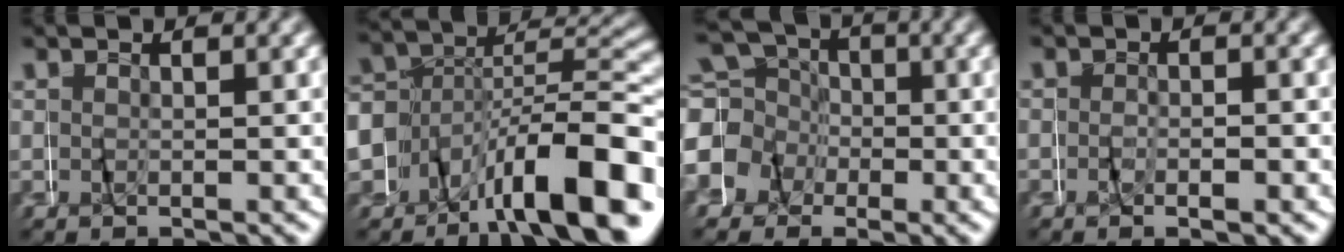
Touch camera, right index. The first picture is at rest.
{"total": 13.4, "force": [-5.2, 8.9, 8.5], "torque": [-0.154, -0.008, -0.089]}
{"total": 11.3, "force": [-0.4, 10.4, 4.6], "torque": [-0.093, -0.008, -0.027]}
{"total": 1.0, "force": [-0.9, 0.3, 0.3], "torque": [-0.012, -0.002, -0.019]}